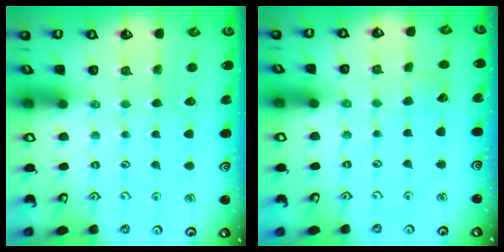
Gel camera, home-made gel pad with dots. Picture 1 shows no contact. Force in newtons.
{"total": 2.2, "press": 2.2, "slide": 0.2}